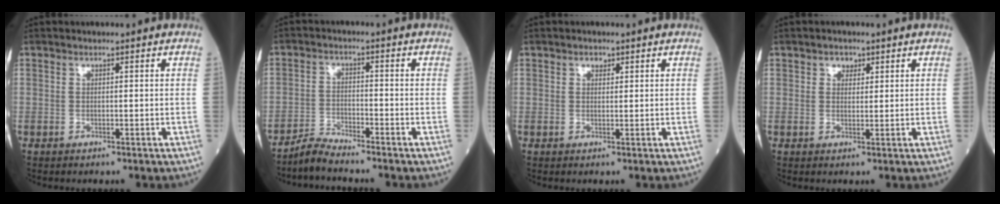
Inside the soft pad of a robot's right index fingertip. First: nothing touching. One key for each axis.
{"total": 3.6, "fx": -3.6, "fy": -0.4, "fz": 0.4, "tx": -0.009, "ty": -0.019, "tz": -0.071}
{"total": 1.0, "fx": 0.6, "fy": 0.7, "fz": 0.5, "tx": -0.006, "ty": -0.002, "tz": 0.008}
{"total": 1.8, "fx": 1.0, "fy": 1.3, "fz": 0.7, "tx": -0.007, "ty": 0.002, "tz": 0.013}